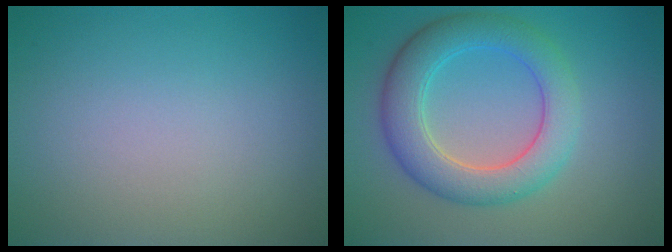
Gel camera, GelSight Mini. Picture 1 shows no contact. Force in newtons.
{"total": 5.8, "press": 5.8, "slide": 0.3}